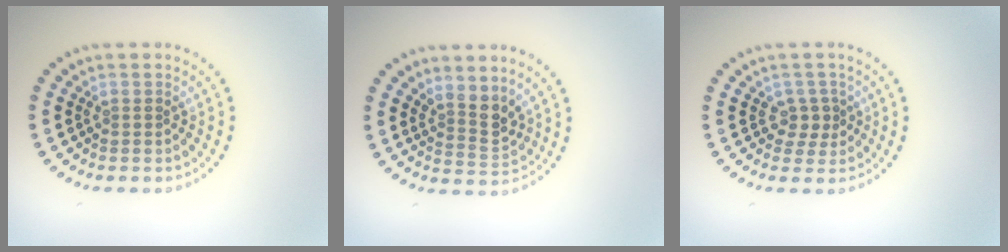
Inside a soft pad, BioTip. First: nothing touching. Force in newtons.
{"total": 2.7, "press": 2.0, "slide": 1.7}
{"total": 1.8, "press": 1.6, "slide": 0.9}